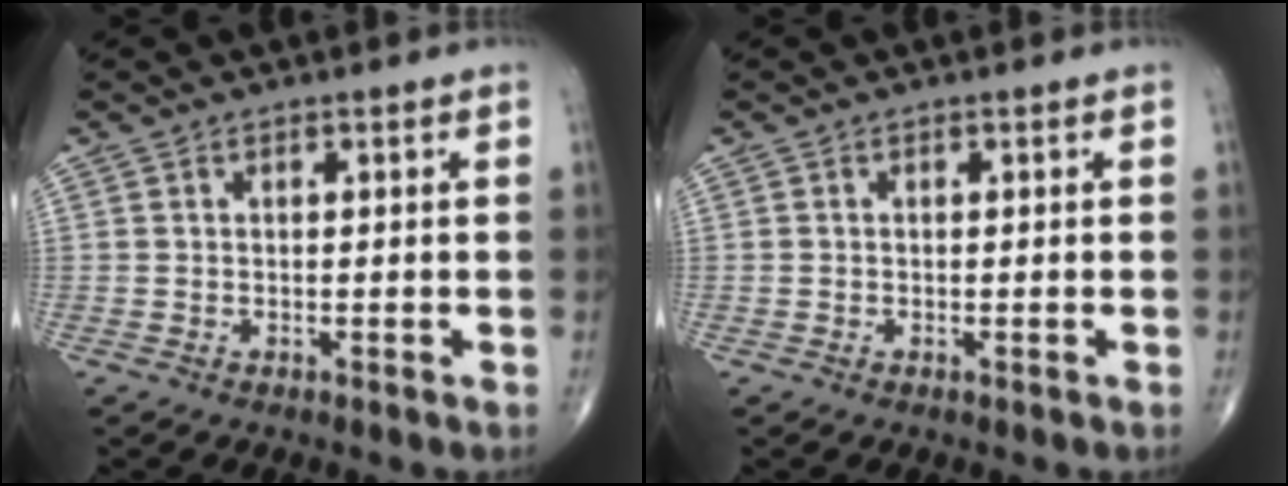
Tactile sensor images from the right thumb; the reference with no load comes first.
{"total": 0.0}